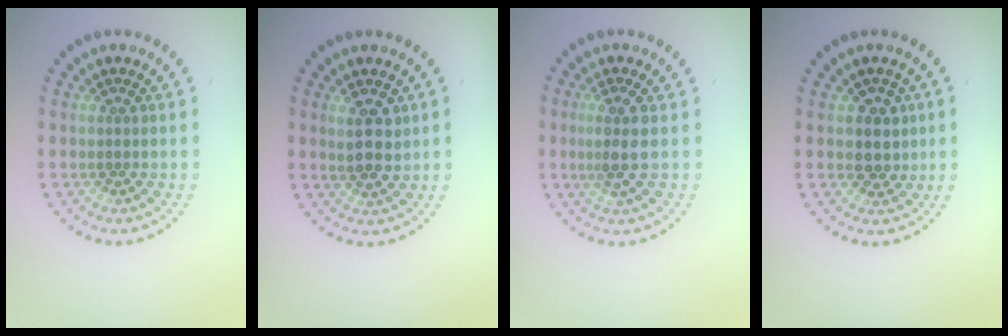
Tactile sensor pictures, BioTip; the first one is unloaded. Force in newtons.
{"total": 2.7, "press": 2.6, "slide": 0.7}
{"total": 2.4, "press": 1.9, "slide": 1.5}
{"total": 2.4, "press": 2.1, "slide": 1.1}